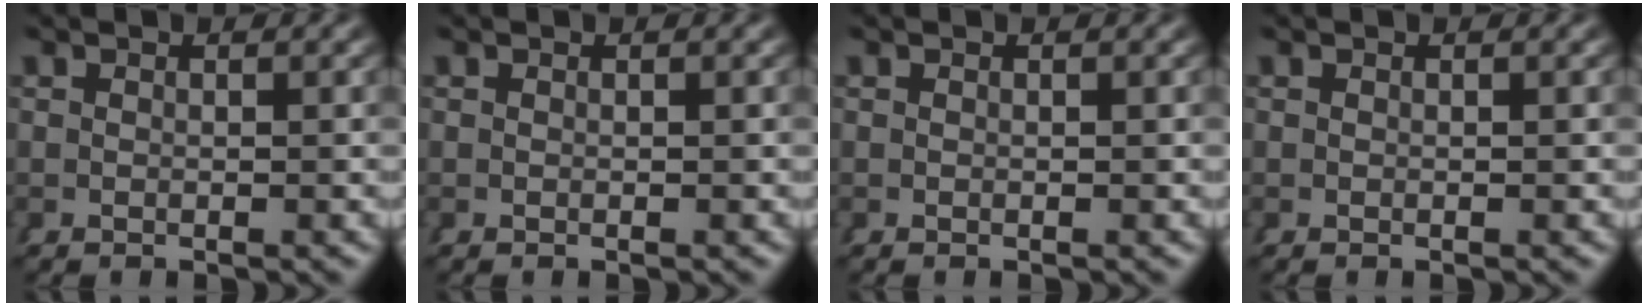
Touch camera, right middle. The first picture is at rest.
{"total": 0.0}
{"total": 0.0}
{"total": 0.0}